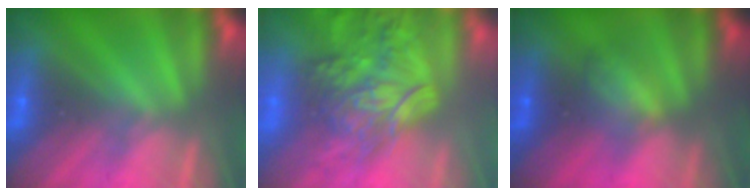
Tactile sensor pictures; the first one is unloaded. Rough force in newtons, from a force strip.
{"total": 8.8}
{"total": 2.2}